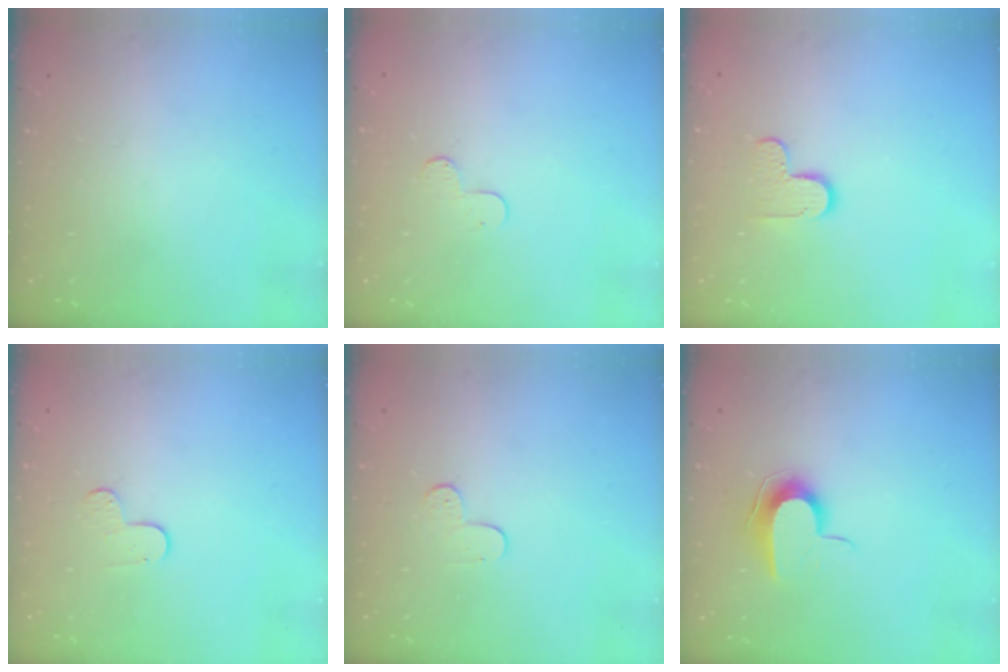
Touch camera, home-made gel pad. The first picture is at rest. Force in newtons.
{"total": 3.7, "press": 3.7, "slide": 0.3}
{"total": 6.1, "press": 6.1, "slide": 0.4}
{"total": 5.5, "press": 5.5, "slide": 0.6}
{"total": 3.9, "press": 3.8, "slide": 0.3}
{"total": 8.9, "press": 8.9, "slide": 0.8}